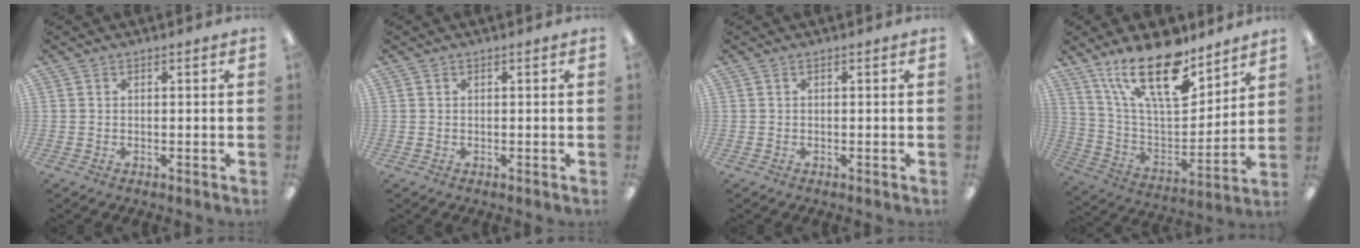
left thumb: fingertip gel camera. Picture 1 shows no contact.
{"total": 0.0}
{"total": 0.0}
{"total": 21.8, "force": [14.9, 8.4, 13.5], "torque": [-0.249, -0.086, 0.258]}